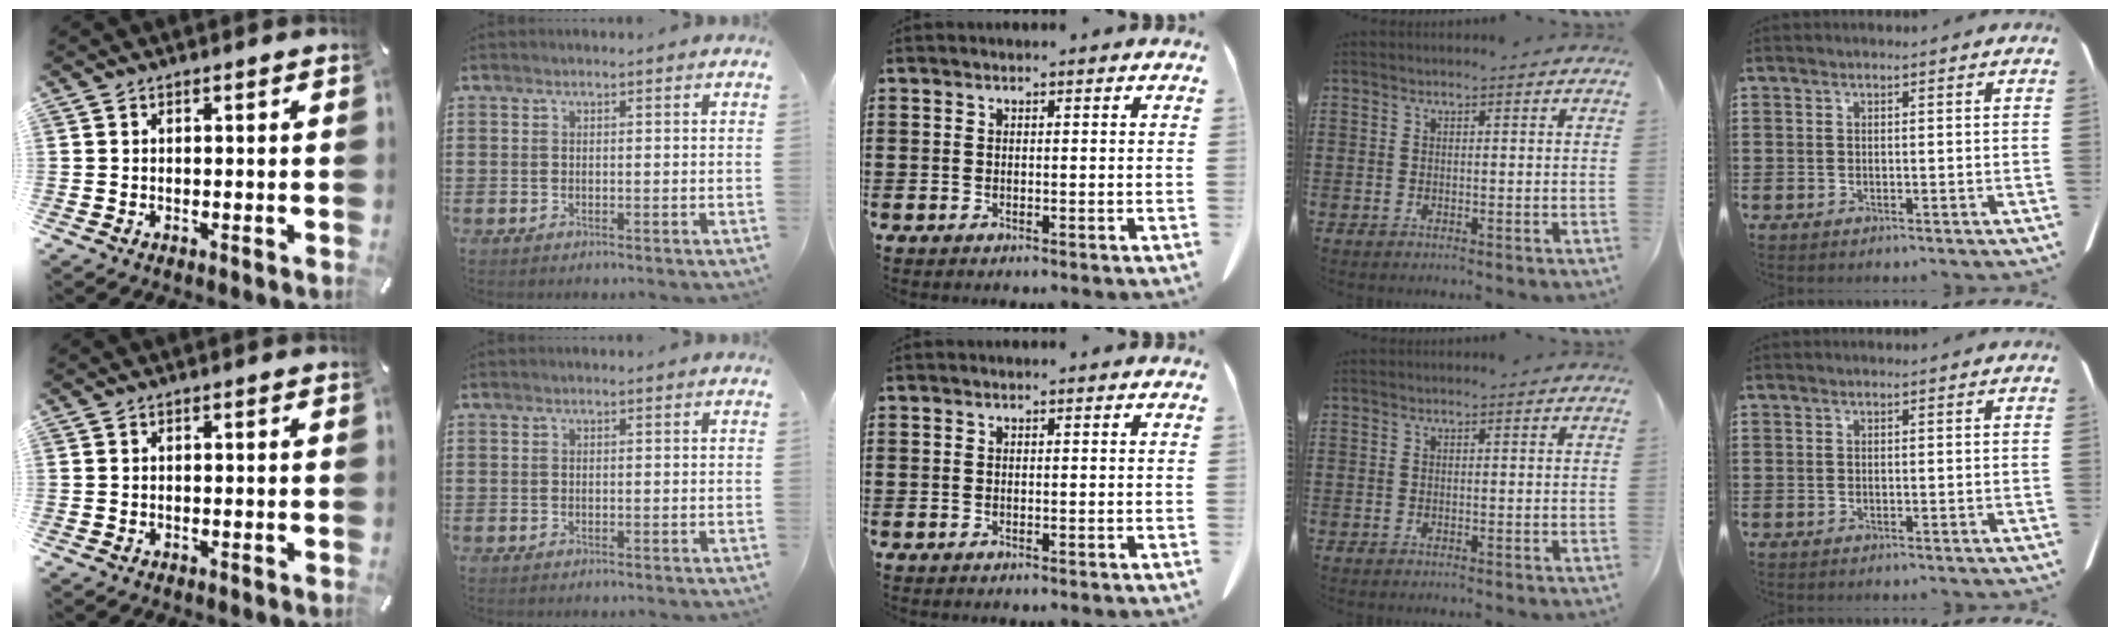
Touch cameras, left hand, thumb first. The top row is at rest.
{}